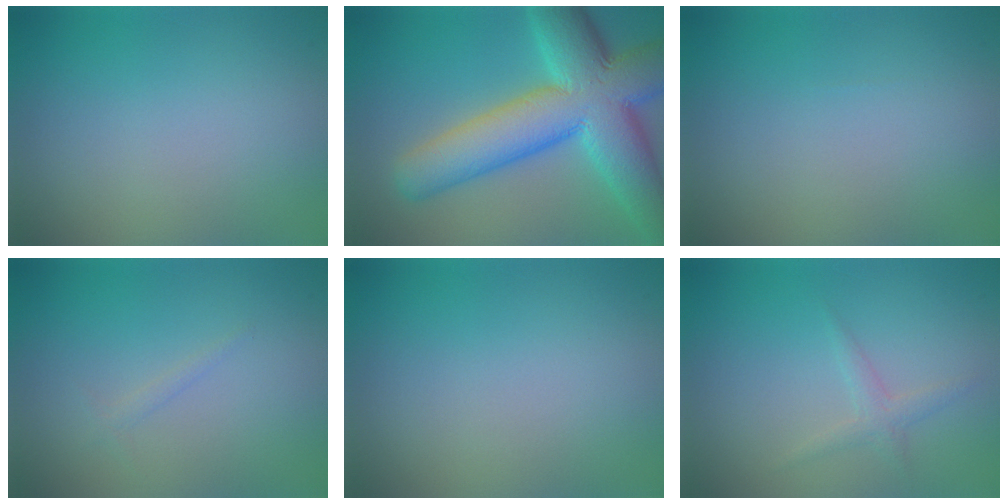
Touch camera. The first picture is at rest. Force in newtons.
{"total": 12.5, "press": 12.5, "slide": 0.7}
{"total": 0.0}
{"total": 0.7, "press": 0.7, "slide": 0.1}
{"total": 0.0}
{"total": 1.4, "press": 1.4, "slide": 0.0}